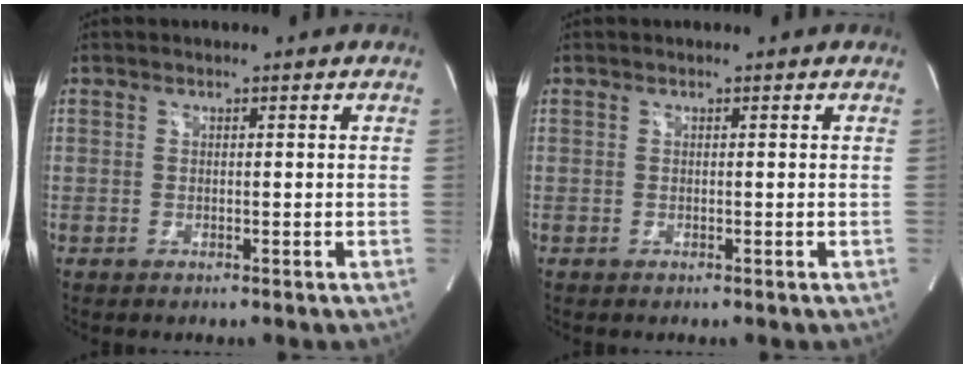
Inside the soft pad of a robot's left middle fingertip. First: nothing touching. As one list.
[{"total": 0.0}]